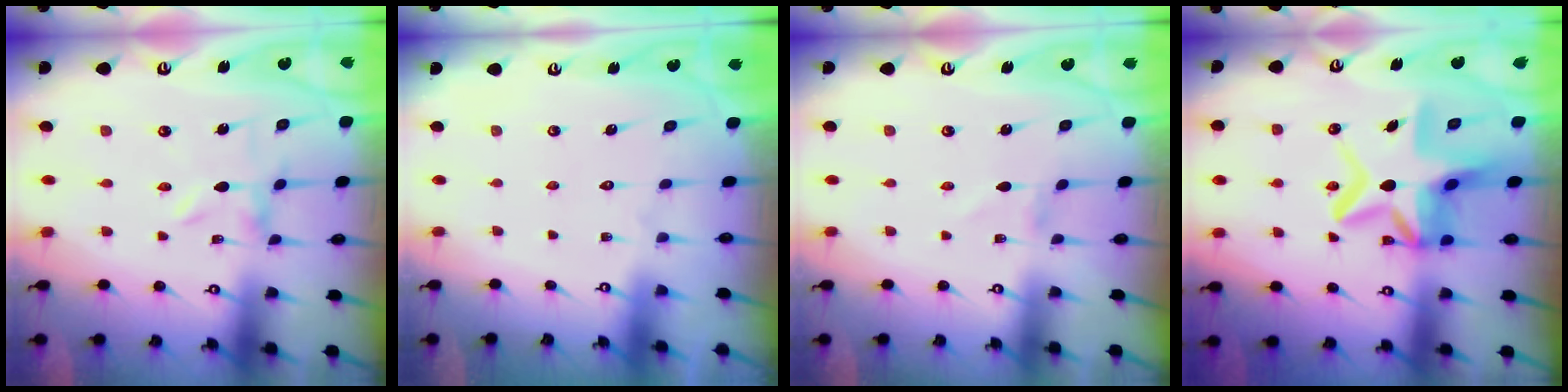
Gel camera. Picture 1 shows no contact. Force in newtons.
{"total": 1.5, "press": 1.5, "slide": 0.1}
{"total": 1.0, "press": 1.0, "slide": 0.1}
{"total": 13.4, "press": 12.9, "slide": 3.5}